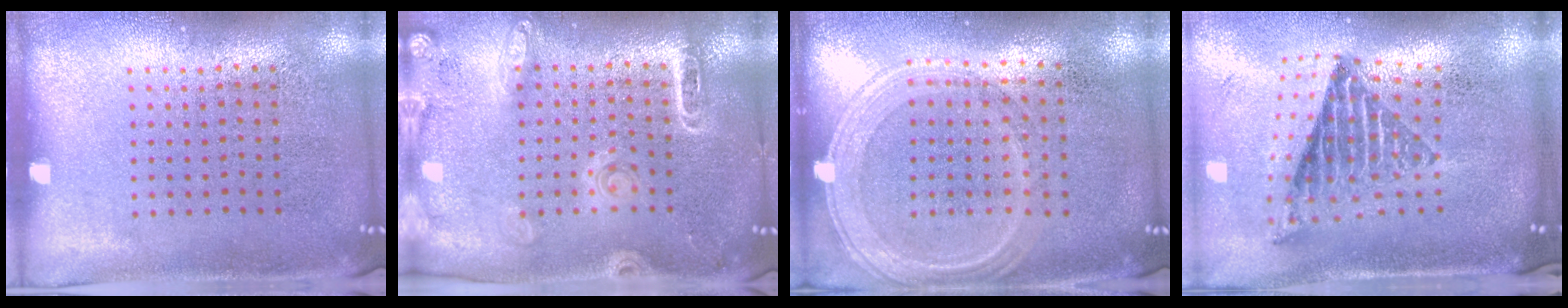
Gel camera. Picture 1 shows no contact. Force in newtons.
{"total": 1.8, "press": 1.7, "slide": 0.6}
{"total": 1.2, "press": 1.2, "slide": 0.4}
{"total": 1.8, "press": 1.4, "slide": 1.1}